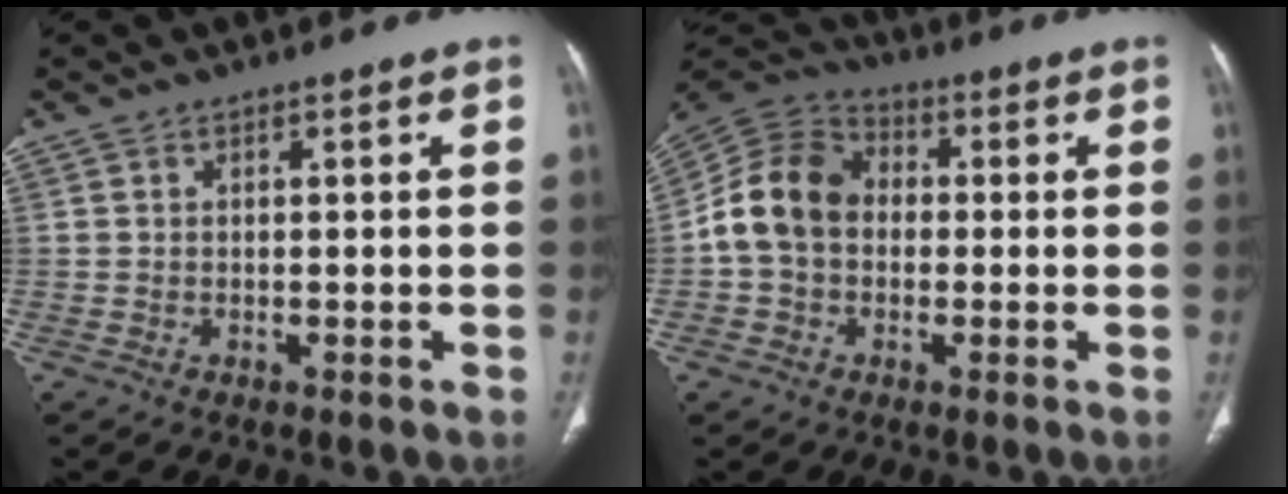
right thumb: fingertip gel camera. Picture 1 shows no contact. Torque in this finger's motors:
{"motor_torque": [0.43, 0.85, 0.95, -0.93, 0.10]}